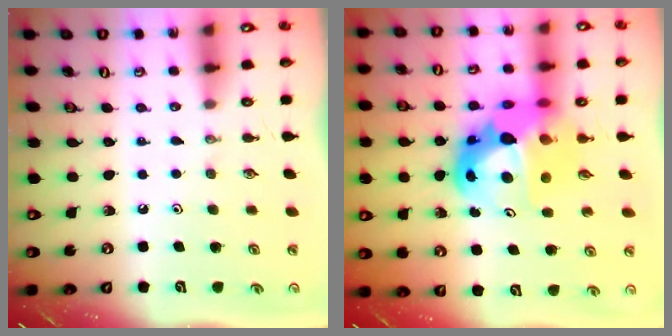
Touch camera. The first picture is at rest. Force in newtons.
{"total": 17.5, "press": 17.4, "slide": 1.6}